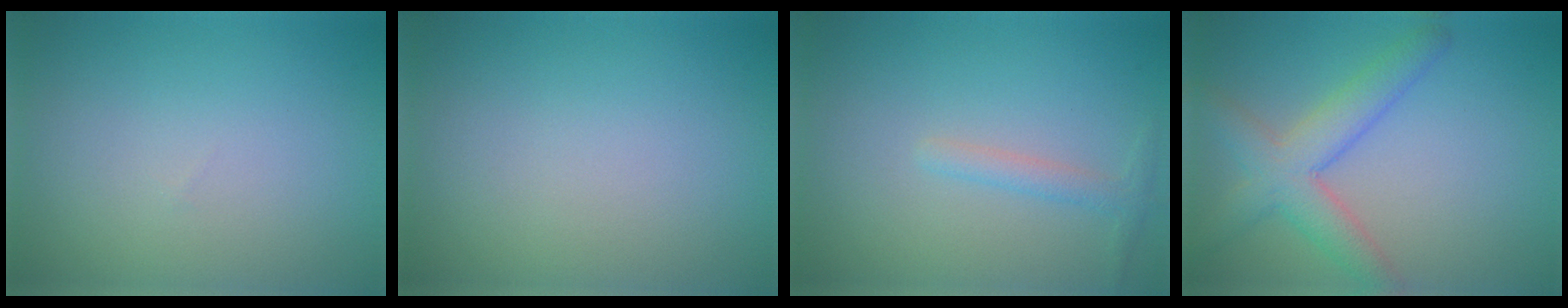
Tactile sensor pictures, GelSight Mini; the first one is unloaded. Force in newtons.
{"total": 0.0}
{"total": 1.5, "press": 1.5, "slide": 0.0}
{"total": 4.8, "press": 4.8, "slide": 0.2}